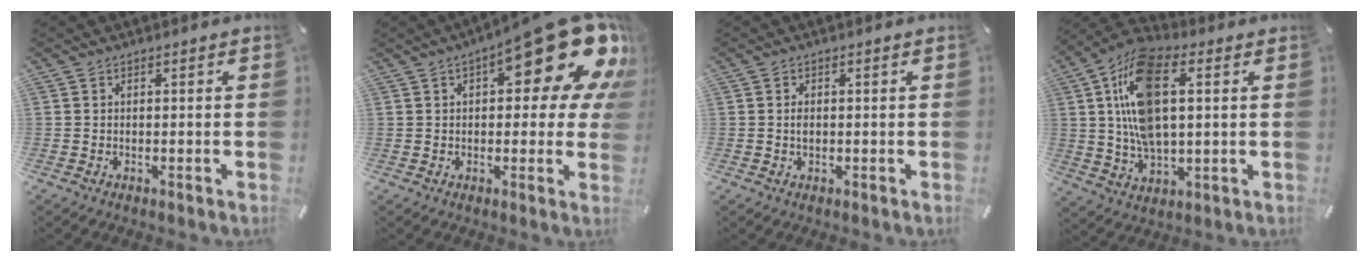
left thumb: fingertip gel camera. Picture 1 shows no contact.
{"total": 21.3, "force": [9.2, 8.3, 17.3], "torque": [-0.220, -0.057, 0.145]}
{"total": 1.5, "force": [0.0, 0.9, 1.2], "torque": [-0.026, 0.001, -0.002]}
{"total": 16.3, "force": [3.7, 8.5, 13.4], "torque": [-0.289, -0.001, 0.065]}